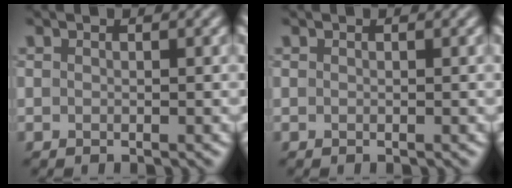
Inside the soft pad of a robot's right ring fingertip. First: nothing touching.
{"total": 0.0}